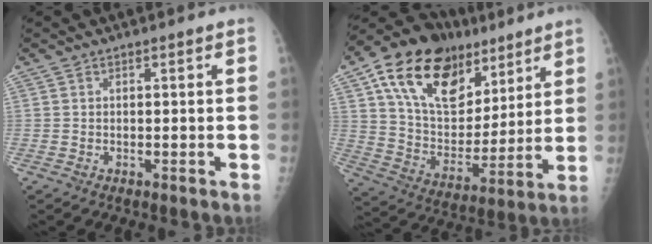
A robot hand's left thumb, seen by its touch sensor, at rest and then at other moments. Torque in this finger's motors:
{"motor_torque": [0.49, 0.55, 1.60, -1.17, 0.20]}